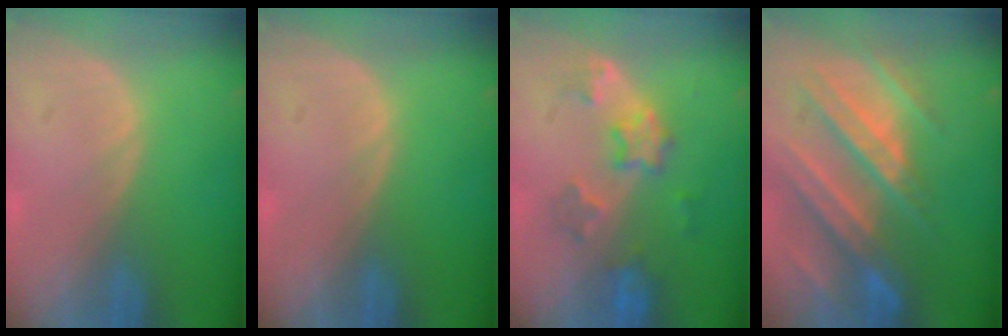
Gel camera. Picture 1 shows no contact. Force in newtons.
{"total": 0.0}
{"total": 5.7, "press": 5.6, "slide": 1.1}
{"total": 11.1, "press": 9.8, "slide": 5.2}